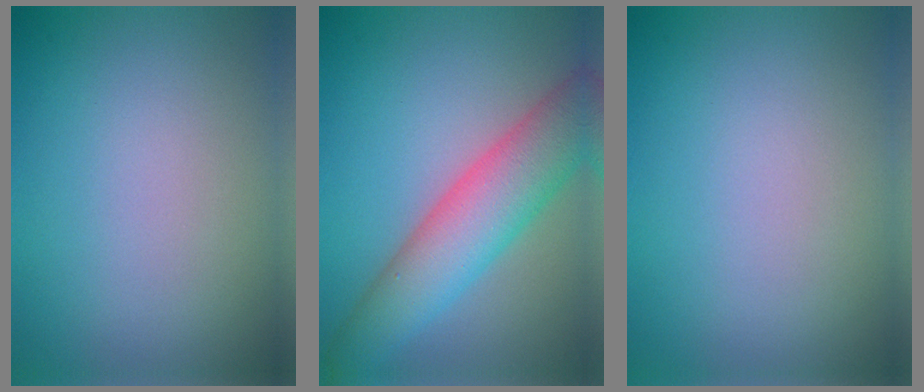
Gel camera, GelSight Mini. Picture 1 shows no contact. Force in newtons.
{"total": 7.6, "press": 7.6, "slide": 0.3}
{"total": 0.0}